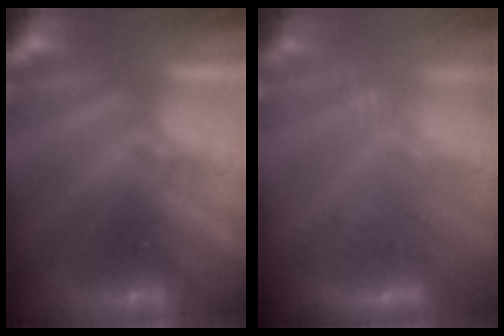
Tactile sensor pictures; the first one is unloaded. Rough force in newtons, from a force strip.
{"total": 2.7}